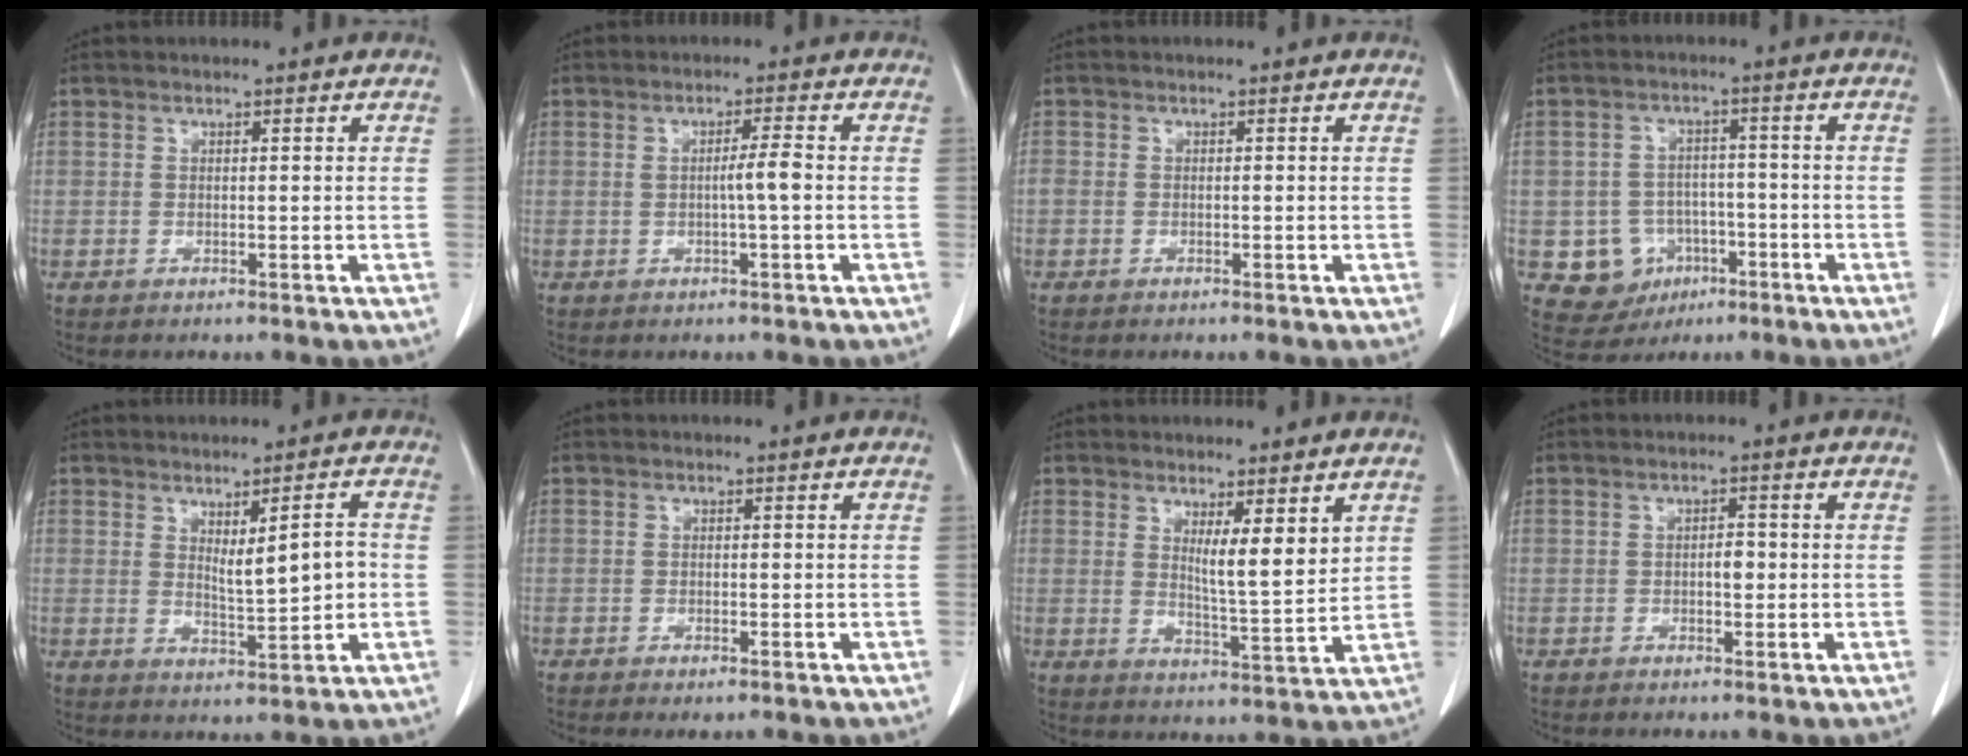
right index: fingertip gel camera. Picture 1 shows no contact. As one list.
[{"total": 2.9, "force": [-0.2, -0.2, 2.9], "torque": [-0.047, 0.000, -0.003]}, {"total": 0.8, "force": [-0.1, 0.7, 0.3], "torque": [-0.010, 0.010, -0.002]}, {"total": 7.6, "force": [-2.6, 6.9, 1.7], "torque": [-0.029, 0.012, -0.029]}, {"total": 5.6, "force": [0.5, 1.1, 5.4], "torque": [-0.086, -0.003, 0.017]}, {"total": 1.5, "force": [-0.9, 0.4, 1.1], "torque": [-0.016, -0.003, -0.010]}, {"total": 5.7, "force": [3.0, 0.7, 4.8], "torque": [-0.080, -0.019, 0.055]}, {"total": 1.8, "force": [-0.2, 0.8, 1.6], "torque": [-0.023, 0.003, -0.003]}]